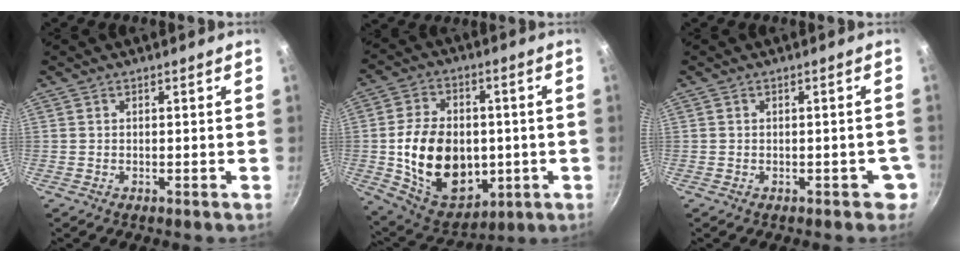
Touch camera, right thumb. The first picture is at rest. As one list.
[{"total": 20.3, "force": [-1.5, 14.7, 14.0], "torque": [-0.206, 0.006, -0.005]}, {"total": 2.5, "force": [-0.9, 1.8, 1.5], "torque": [0.009, 0.018, -0.004]}]